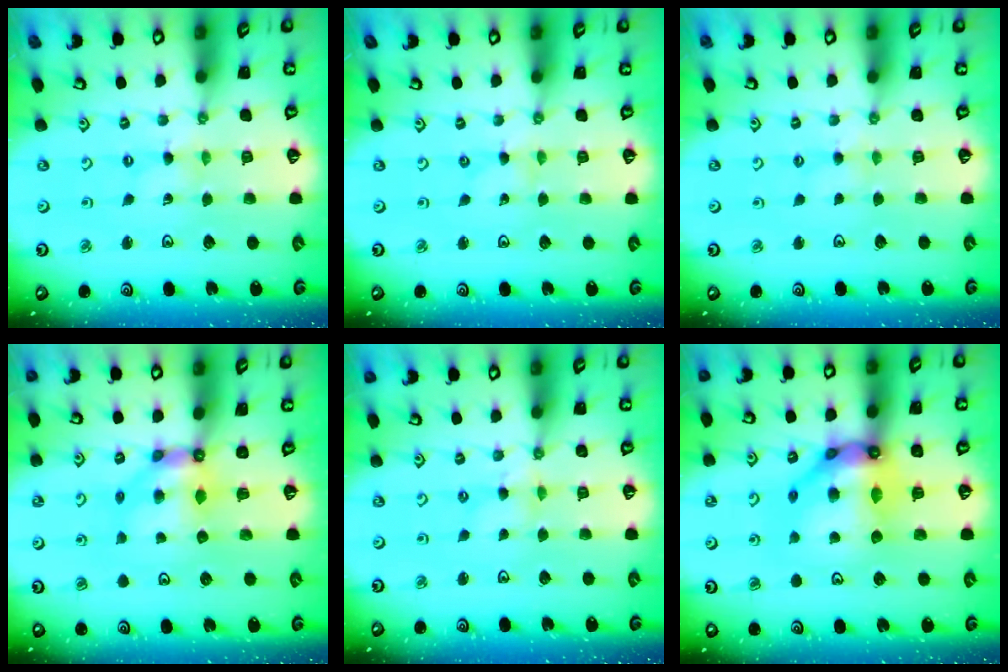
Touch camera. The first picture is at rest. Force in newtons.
{"total": 0.0}
{"total": 2.0, "press": 1.9, "slide": 0.3}
{"total": 6.0, "press": 6.0, "slide": 0.3}
{"total": 2.6, "press": 2.6, "slide": 0.4}
{"total": 15.0, "press": 14.8, "slide": 1.9}